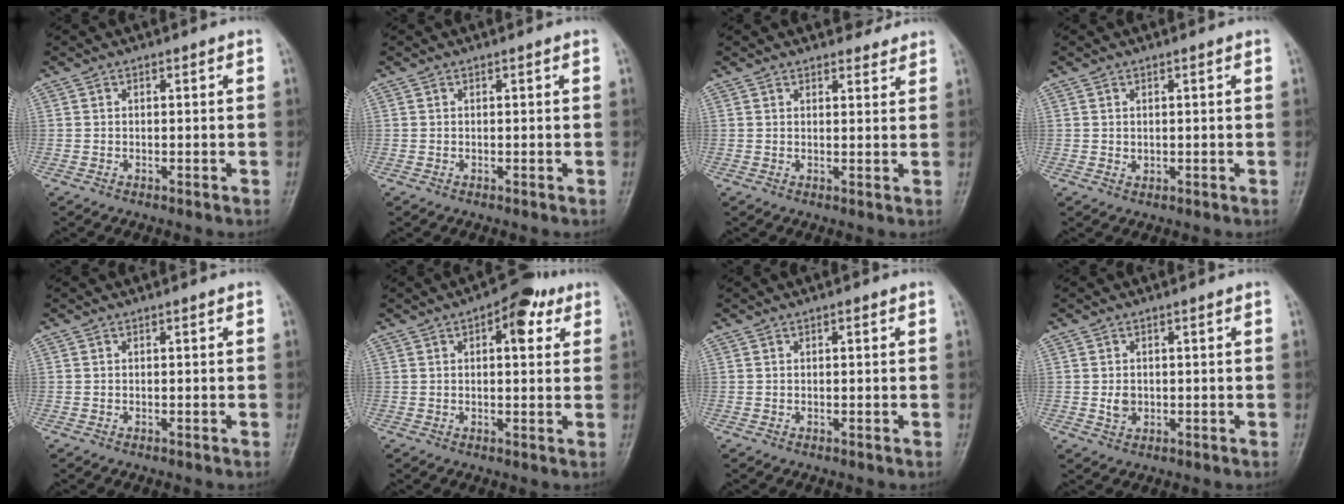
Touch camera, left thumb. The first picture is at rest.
{"total": 0.0}
{"total": 3.0, "force": [2.8, 1.0, 0.4], "torque": [0.014, -0.016, 0.033]}
{"total": 1.0, "force": [0.5, 0.6, 0.6], "torque": [-0.006, -0.004, 0.011]}
{"total": 0.0}
{"total": 7.7, "force": [3.5, 3.6, 5.9], "torque": [-0.052, -0.002, 0.038]}
{"total": 0.6, "force": [0.3, 0.2, 0.5], "torque": [-0.010, 0.000, 0.004]}
{"total": 2.0, "force": [0.1, 1.6, 1.2], "torque": [-0.016, -0.002, 0.006]}